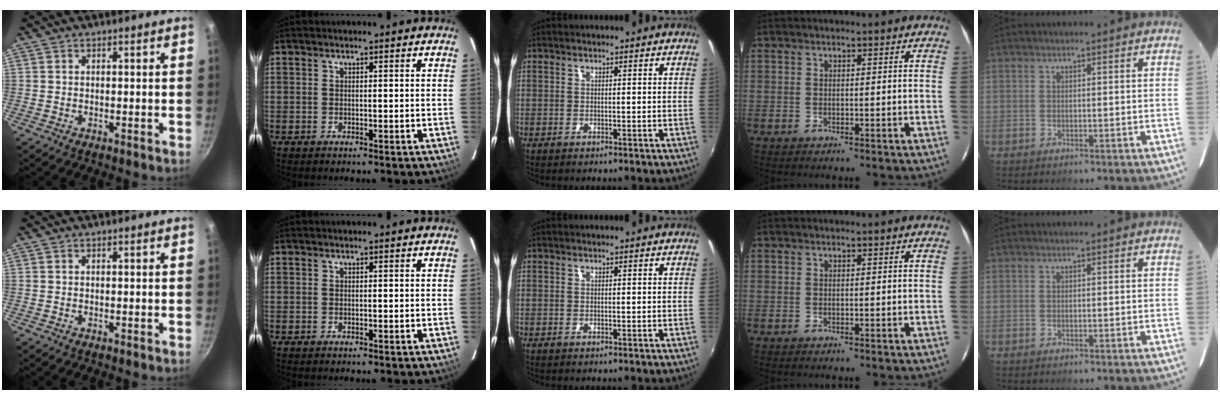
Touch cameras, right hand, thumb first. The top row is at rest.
{}